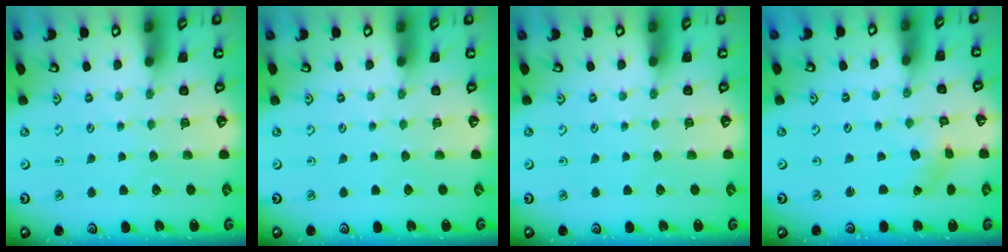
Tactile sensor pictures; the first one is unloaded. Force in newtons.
{"total": 0.0}
{"total": 0.0}
{"total": 1.1, "press": 1.0, "slide": 0.1}